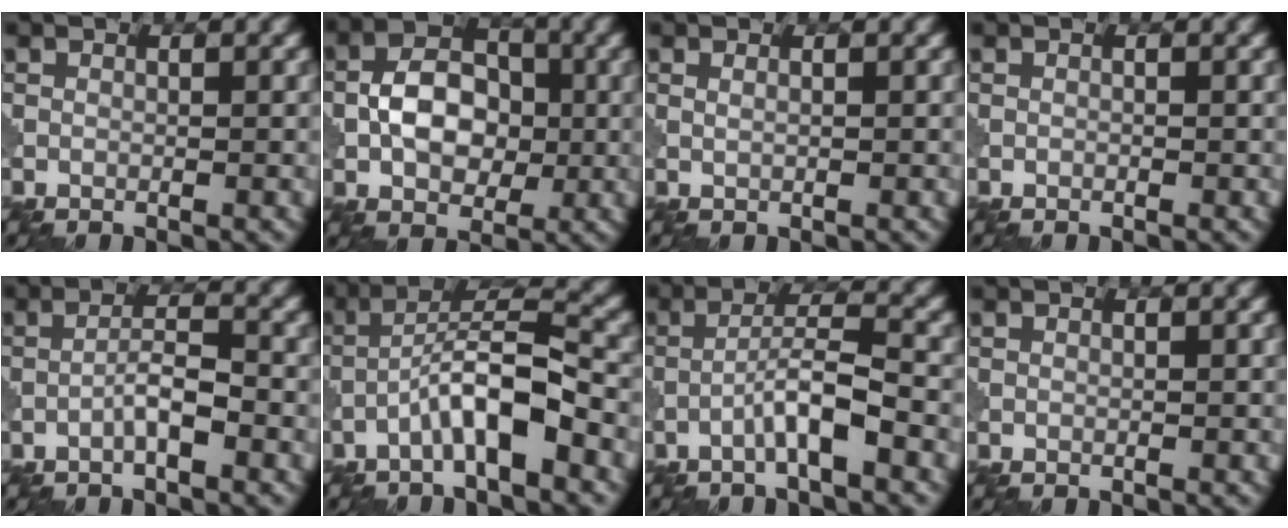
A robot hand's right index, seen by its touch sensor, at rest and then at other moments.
{"total": 6.1, "force": [-0.5, 4.3, 4.3], "torque": [-0.070, 0.006, -0.011]}
{"total": 0.5, "force": [0.3, 0.2, 0.4], "torque": [-0.011, 0.000, 0.005]}
{"total": 0.0}
{"total": 2.7, "force": [-1.3, 0.4, 2.3], "torque": [-0.042, 0.012, -0.029]}
{"total": 6.0, "force": [-2.8, 1.1, 5.2], "torque": [-0.092, 0.024, -0.055]}
{"total": 4.0, "force": [-2.0, 0.3, 3.5], "torque": [-0.063, 0.020, -0.043]}
{"total": 0.0}